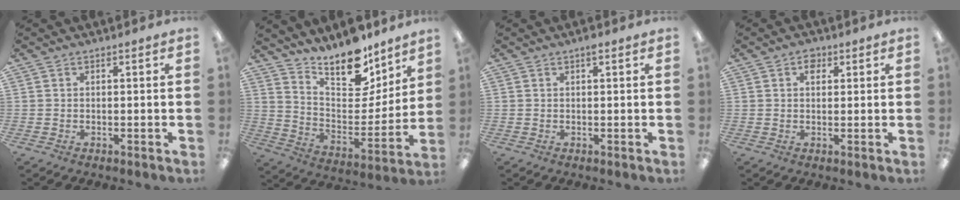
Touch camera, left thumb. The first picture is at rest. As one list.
[{"total": 15.4, "force": [13.5, 5.3, 5.4], "torque": [-0.096, -0.110, 0.240]}, {"total": 1.2, "force": [0.7, 0.3, 1.0], "torque": [-0.015, -0.001, 0.010]}, {"total": 2.8, "force": [1.4, 1.9, 1.5], "torque": [-0.008, -0.004, 0.018]}]